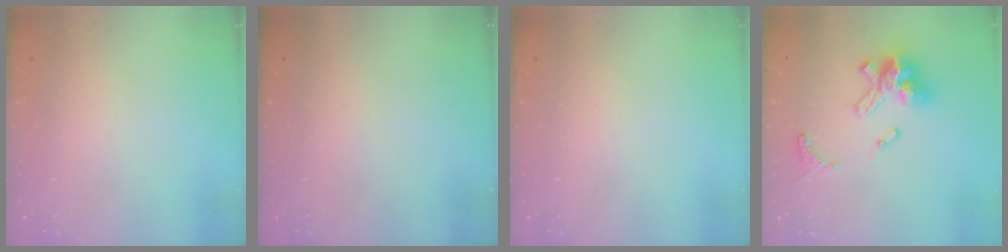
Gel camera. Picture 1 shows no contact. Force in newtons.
{"total": 0.0}
{"total": 0.0}
{"total": 16.3, "press": 16.1, "slide": 2.3}